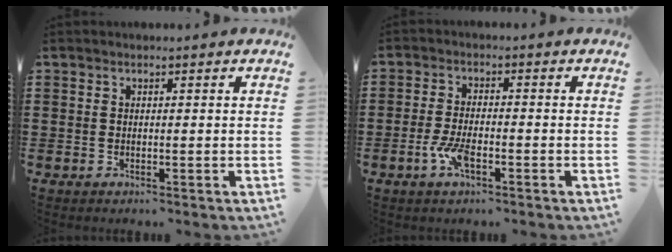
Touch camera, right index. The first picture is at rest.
{"total": 4.5, "force": [-1.9, 1.5, 3.8], "torque": [-0.093, -0.007, -0.041]}